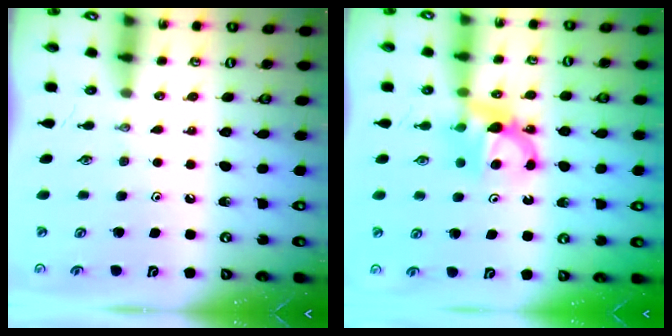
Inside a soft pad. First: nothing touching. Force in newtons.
{"total": 7.0, "press": 7.0, "slide": 0.4}